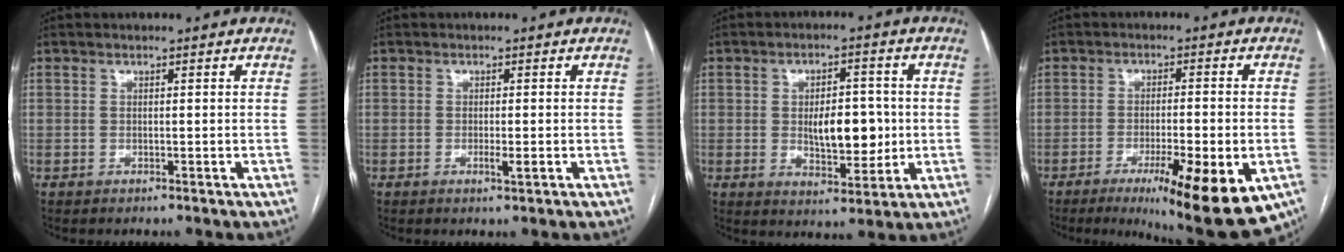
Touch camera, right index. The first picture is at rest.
{"total": 1.7, "force": [-0.6, 0.2, 1.5], "torque": [-0.026, -0.002, -0.009]}
{"total": 8.6, "force": [-0.2, 3.8, 7.7], "torque": [-0.119, 0.001, 0.004]}
{"total": 14.7, "force": [-7.0, 2.7, 12.7], "torque": [-0.137, -0.018, -0.095]}